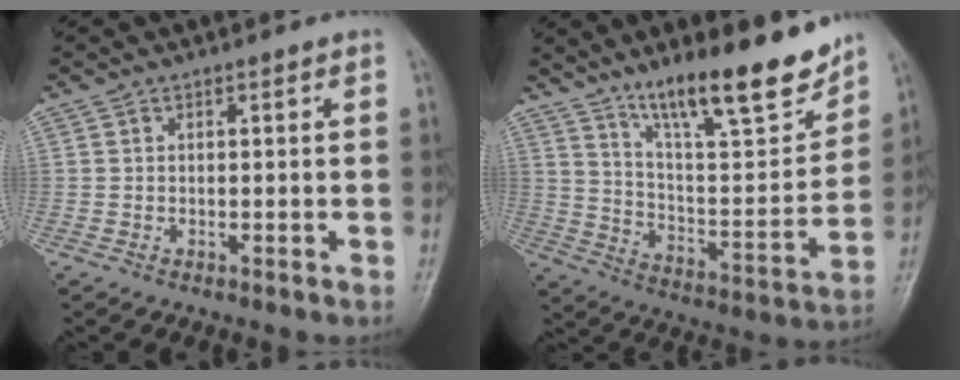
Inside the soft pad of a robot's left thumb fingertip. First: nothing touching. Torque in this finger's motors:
{"motor_torque": [0.99, 0.90, 1.42, -1.35, 0.27]}